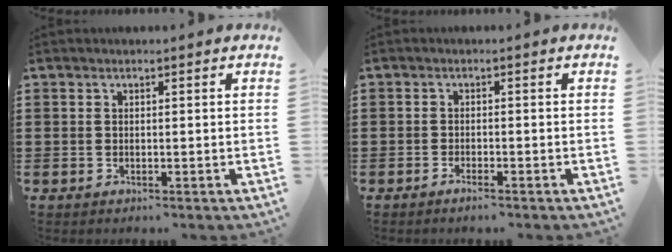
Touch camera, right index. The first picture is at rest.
{"total": 1.1, "force": [-1.0, 0.0, 0.5], "torque": [-0.010, -0.003, -0.019]}